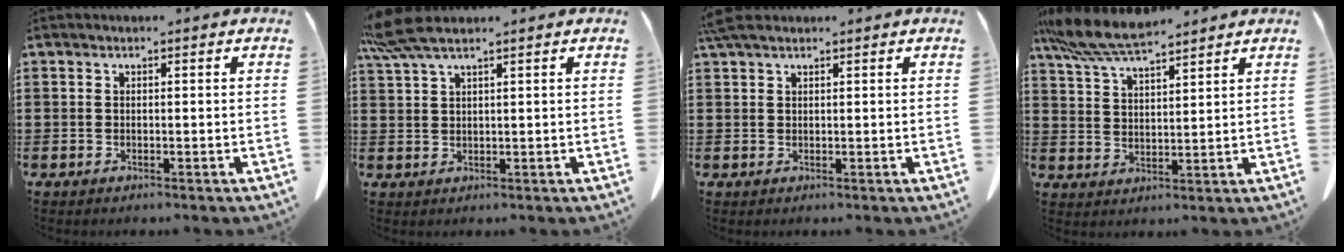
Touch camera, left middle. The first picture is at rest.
{"total": 5.1, "force": [3.7, 0.7, 3.4], "torque": [-0.082, -0.006, 0.068]}
{"total": 2.3, "force": [1.7, 0.7, 1.3], "torque": [-0.032, 0.004, 0.033]}
{"total": 8.3, "force": [7.2, 1.2, 3.9], "torque": [-0.098, -0.021, 0.134]}